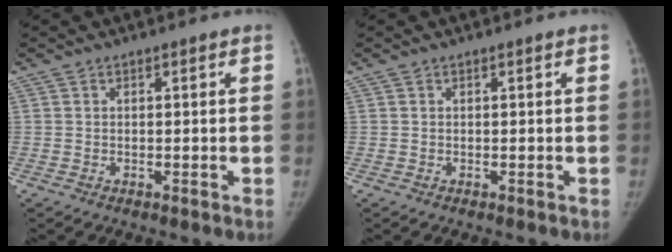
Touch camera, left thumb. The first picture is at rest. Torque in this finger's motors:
{"motor_torque": [-0.25, -0.19, 0.25, -0.15, 0.00]}